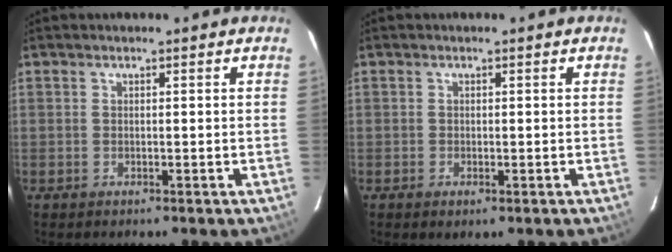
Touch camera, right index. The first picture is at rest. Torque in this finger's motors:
{"motor_torque": [0.62, -0.62, 0.21, 0.05]}